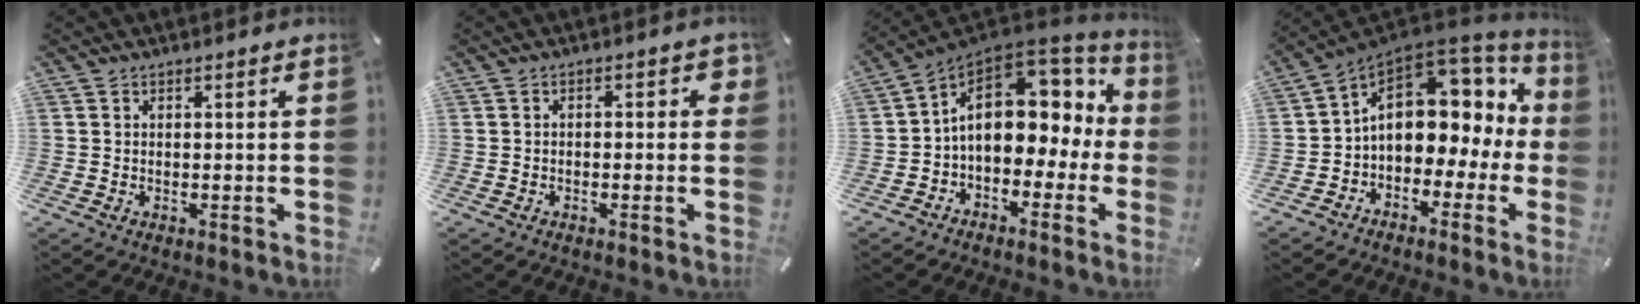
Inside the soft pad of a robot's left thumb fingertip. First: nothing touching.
{"total": 2.0, "force": [-1.0, 1.1, 1.4], "torque": [-0.025, 0.009, -0.020]}
{"total": 15.6, "force": [2.9, 10.6, 11.0], "torque": [-0.188, -0.014, 0.051]}
{"total": 13.1, "force": [2.4, 9.6, 8.6], "torque": [-0.135, -0.015, 0.042]}